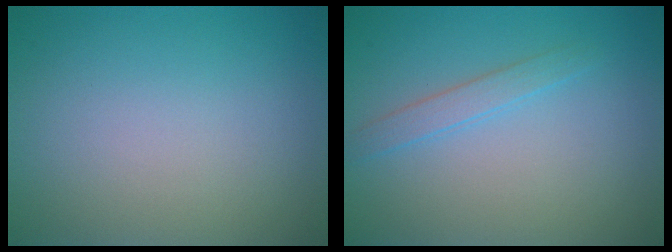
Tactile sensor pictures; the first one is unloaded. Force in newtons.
{"total": 1.5, "press": 1.5, "slide": 0.1}